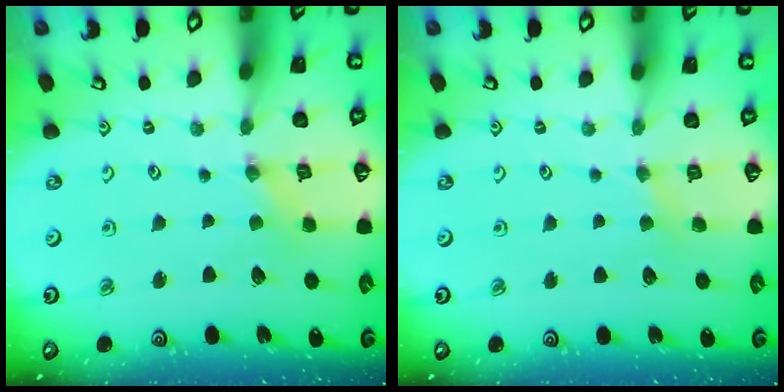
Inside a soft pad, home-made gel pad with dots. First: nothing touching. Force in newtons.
{"total": 3.0, "press": 2.9, "slide": 0.5}